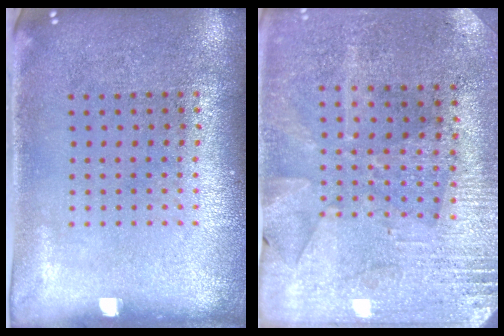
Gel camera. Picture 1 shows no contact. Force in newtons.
{"total": 2.9, "press": 2.8, "slide": 0.8}